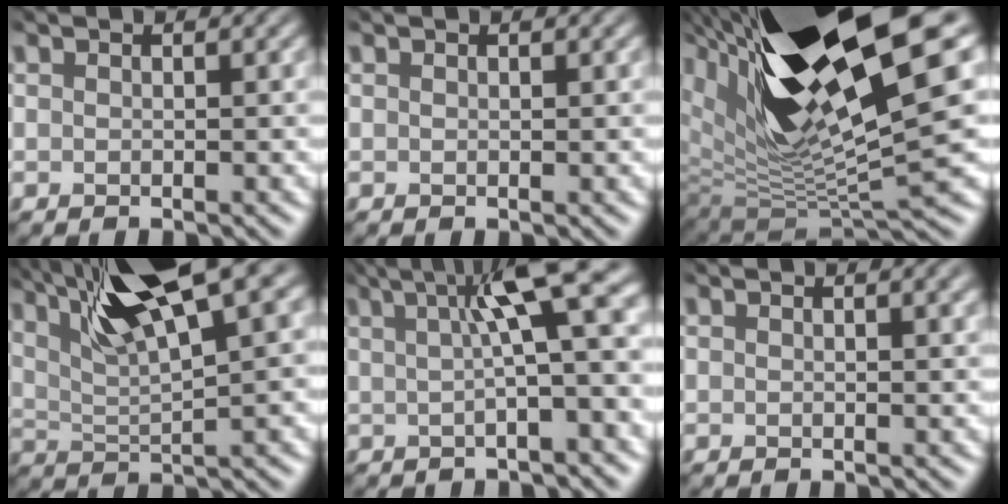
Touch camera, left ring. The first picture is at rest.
{"total": 0.0}
{"total": 17.0, "force": [6.6, 5.2, 14.8], "torque": [-0.266, -0.001, 0.114]}
{"total": 11.0, "force": [5.9, 2.7, 8.9], "torque": [-0.152, 0.015, 0.096]}
{"total": 7.4, "force": [2.1, 2.0, 6.8], "torque": [-0.102, 0.010, 0.027]}
{"total": 3.2, "force": [2.1, 1.1, 2.2], "torque": [-0.030, 0.018, 0.013]}